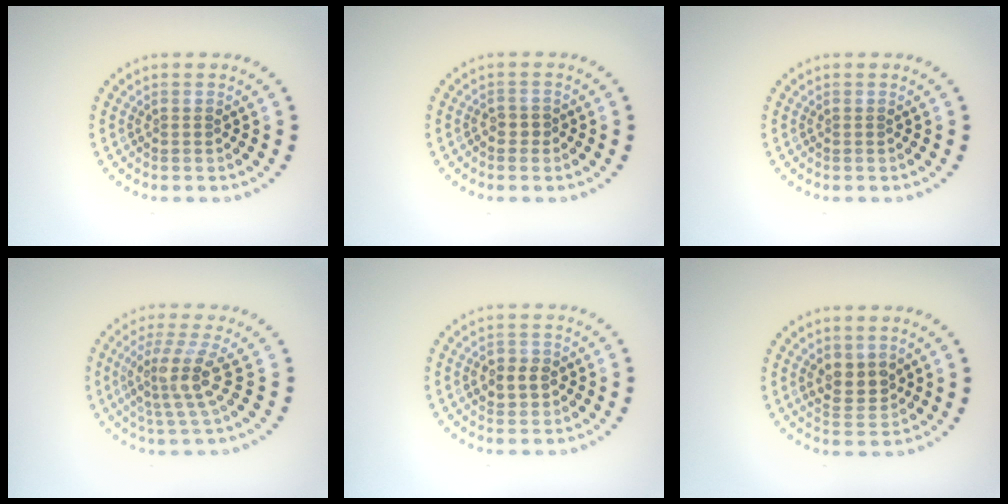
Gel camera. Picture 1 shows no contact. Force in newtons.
{"total": 0.7, "press": 0.6, "slide": 0.4}
{"total": 0.0}
{"total": 3.9, "press": 2.8, "slide": 2.8}
{"total": 2.4, "press": 2.4, "slide": 0.4}
{"total": 2.7, "press": 2.6, "slide": 0.8}